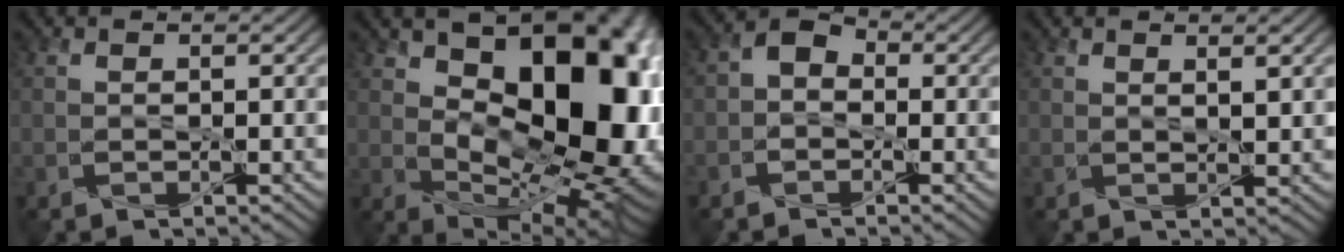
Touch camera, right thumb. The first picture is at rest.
{"total": 17.7, "force": [3.7, 10.6, 13.7], "torque": [-0.171, -0.013, 0.076]}
{"total": 3.0, "force": [-0.9, 2.2, 1.8], "torque": [-0.038, 0.010, -0.026]}
{"total": 1.7, "force": [1.4, 0.0, 0.9], "torque": [-0.017, -0.006, 0.033]}